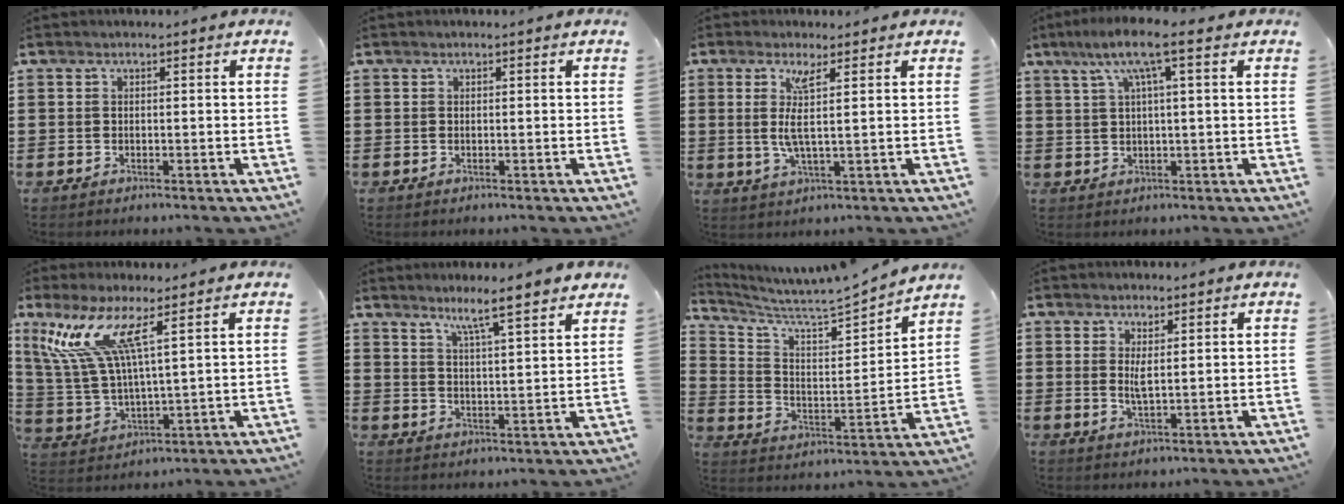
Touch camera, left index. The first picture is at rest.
{"total": 0.0}
{"total": 5.0, "force": [1.3, 0.3, 4.9], "torque": [-0.104, -0.010, 0.018]}
{"total": 7.4, "force": [3.1, 0.6, 6.7], "torque": [-0.136, 0.007, 0.049]}
{"total": 10.4, "force": [6.4, 1.7, 8.1], "torque": [-0.199, -0.024, 0.108]}
{"total": 5.7, "force": [4.8, -0.7, 3.0], "torque": [-0.065, -0.026, 0.079]}
{"total": 4.6, "force": [4.5, 0.0, 1.1], "torque": [-0.049, -0.053, 0.067]}
{"total": 2.6, "force": [1.2, 0.8, 2.2], "torque": [-0.039, -0.001, 0.018]}